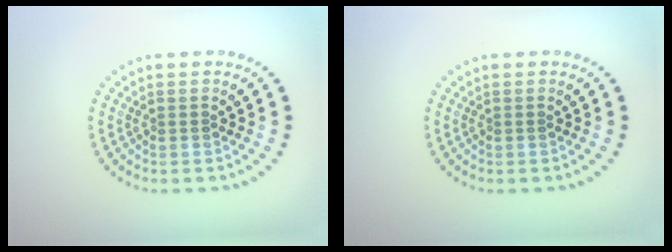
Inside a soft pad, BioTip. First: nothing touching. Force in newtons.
{"total": 0.0}